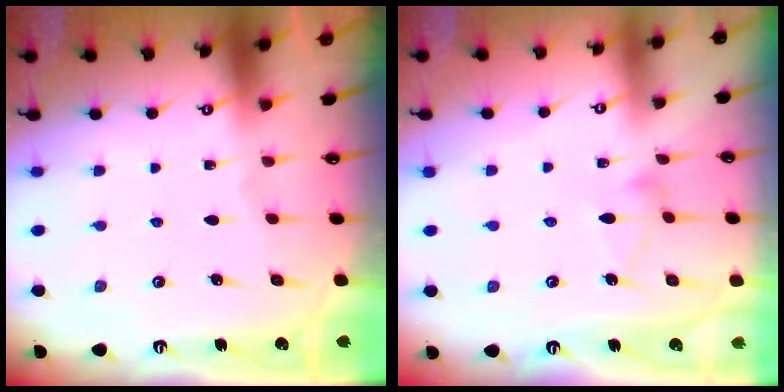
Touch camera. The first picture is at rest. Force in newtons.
{"total": 7.2, "press": 7.2, "slide": 0.4}